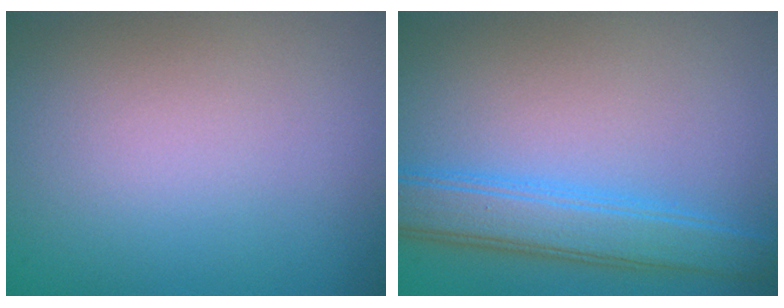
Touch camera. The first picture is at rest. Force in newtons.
{"total": 4.6, "press": 4.6, "slide": 0.1}